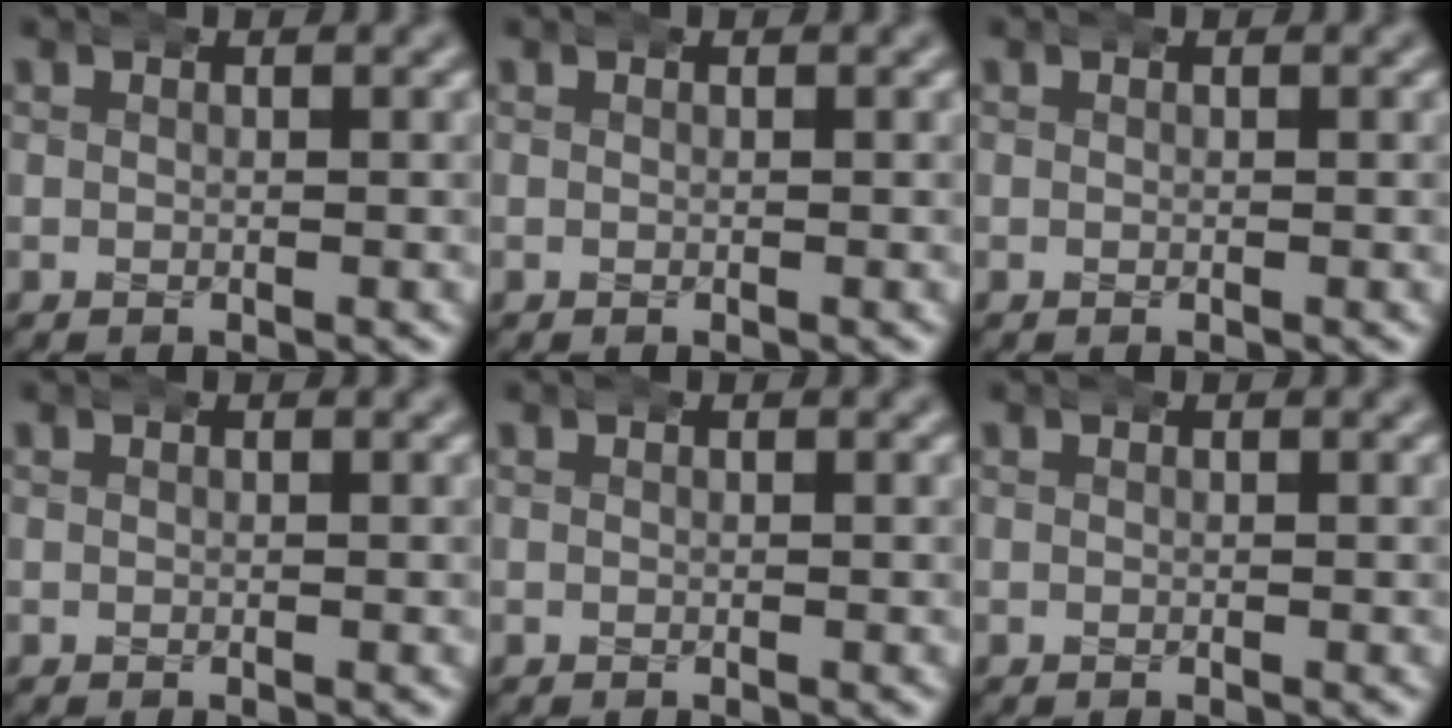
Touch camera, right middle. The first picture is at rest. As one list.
[{"total": 0.0}, {"total": 0.0}, {"total": 0.0}, {"total": 0.0}, {"total": 0.0}]